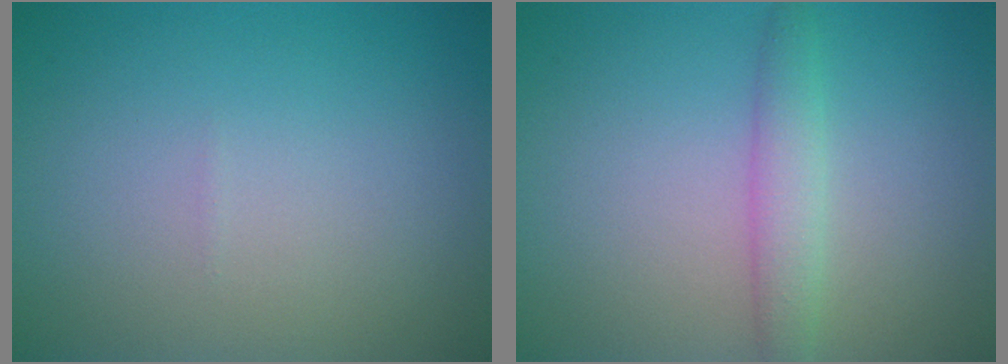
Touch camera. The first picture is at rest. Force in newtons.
{"total": 2.3, "press": 2.3, "slide": 0.2}